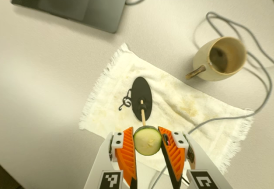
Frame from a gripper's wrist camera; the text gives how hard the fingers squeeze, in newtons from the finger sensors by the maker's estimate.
{"total": 8.7, "left": 8.3, "right": 9.1}